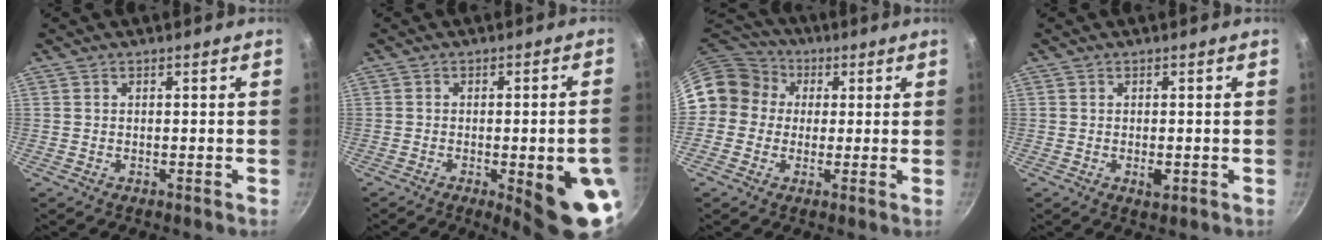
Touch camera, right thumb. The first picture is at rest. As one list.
[{"total": 13.9, "force": [-4.0, 3.6, 12.8], "torque": [-0.134, 0.013, -0.044]}, {"total": 11.0, "force": [2.1, 10.1, 4.0], "torque": [-0.040, 0.023, 0.018]}, {"total": 2.0, "force": [-0.5, 1.1, 1.7], "torque": [-0.025, -0.002, -0.006]}]